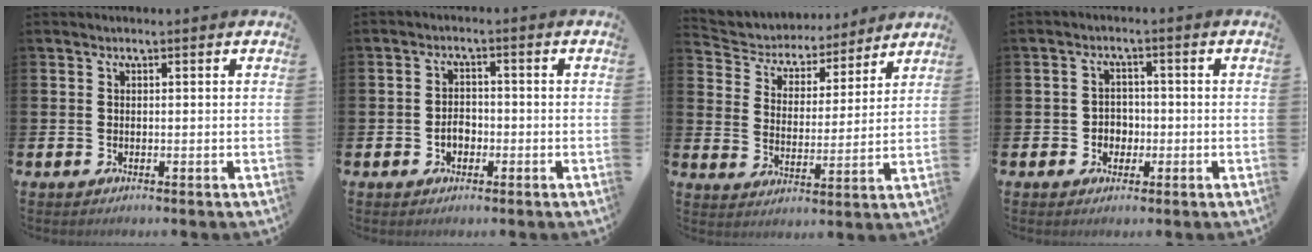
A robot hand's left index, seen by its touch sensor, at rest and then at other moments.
{"total": 2.3, "force": [-1.1, 1.7, 1.2], "torque": [-0.014, 0.000, -0.025]}
{"total": 5.4, "force": [4.9, 2.2, 0.3], "torque": [-0.041, -0.040, 0.081]}
{"total": 2.5, "force": [-1.0, 2.2, 0.6], "torque": [-0.018, 0.007, -0.024]}